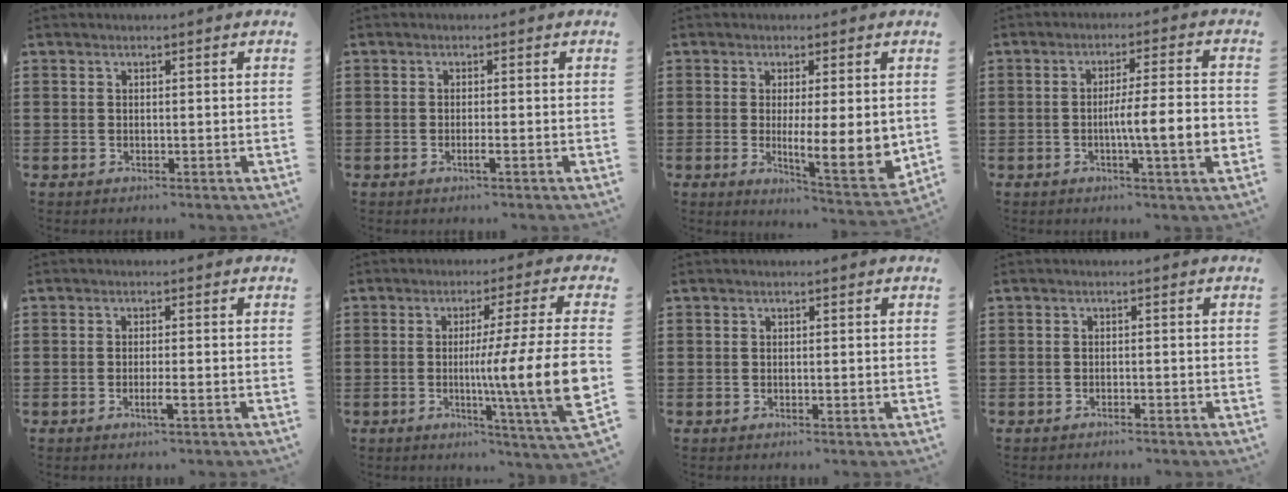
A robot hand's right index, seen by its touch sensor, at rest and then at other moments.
{"total": 1.4, "force": [-0.7, 0.0, 1.2], "torque": [-0.028, -0.007, -0.015]}
{"total": 8.2, "force": [0.0, 2.1, 8.0], "torque": [-0.108, -0.023, 0.004]}
{"total": 8.1, "force": [-1.7, 0.6, 7.9], "torque": [-0.132, -0.005, -0.030]}
{"total": 2.0, "force": [-0.9, 0.0, 1.8], "torque": [-0.029, -0.002, -0.018]}
{"total": 14.0, "force": [-1.2, -0.2, 13.9], "torque": [-0.230, -0.024, -0.031]}
{"total": 0.0}
{"total": 0.9, "force": [-0.8, 0.0, 0.2], "torque": [-0.006, -0.001, -0.017]}